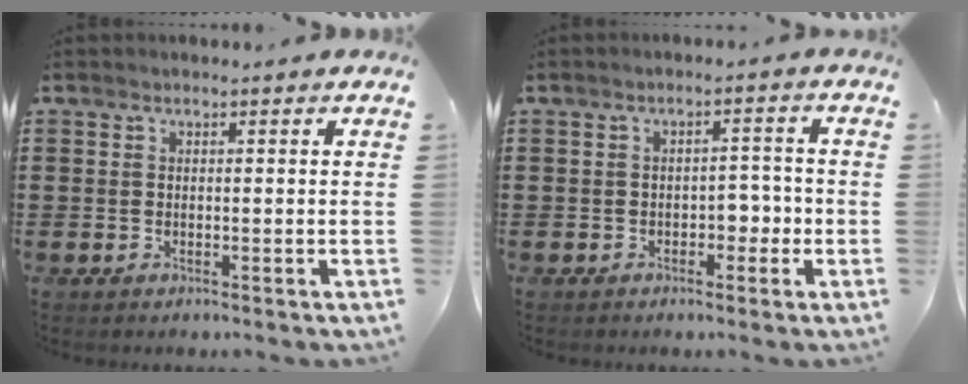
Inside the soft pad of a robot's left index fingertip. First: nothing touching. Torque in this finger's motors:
{"motor_torque": [0.00, 0.05, 0.16, 0.02]}